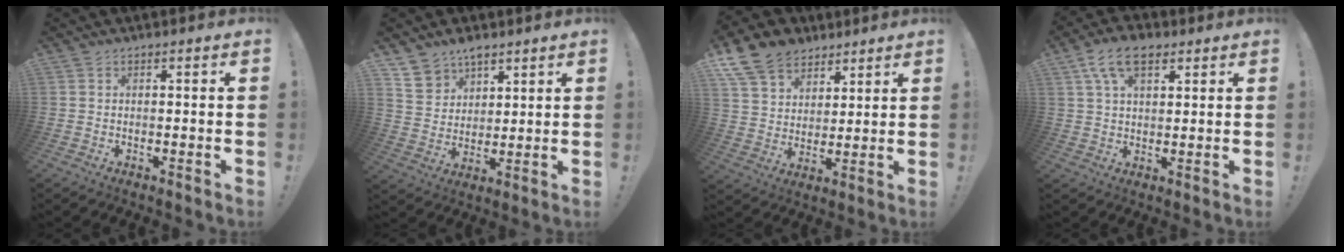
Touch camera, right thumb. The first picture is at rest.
{"total": 7.4, "force": [5.9, 4.4, 0.7], "torque": [-0.018, -0.051, 0.115]}
{"total": 12.9, "force": [8.5, 8.9, 4.0], "torque": [-0.073, -0.053, 0.169]}
{"total": 9.3, "force": [4.8, 4.8, 6.3], "torque": [-0.112, 0.000, 0.091]}